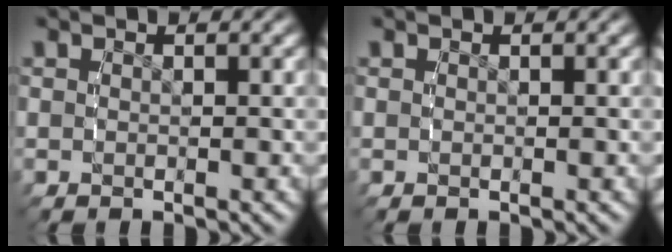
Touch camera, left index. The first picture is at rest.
{"total": 0.0}